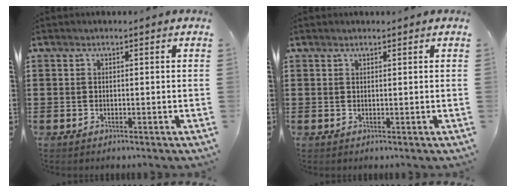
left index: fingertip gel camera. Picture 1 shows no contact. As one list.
[{"total": 0.5, "force": [0.5, 0.1, 0.2], "torque": [-0.005, 0.000, 0.010]}]